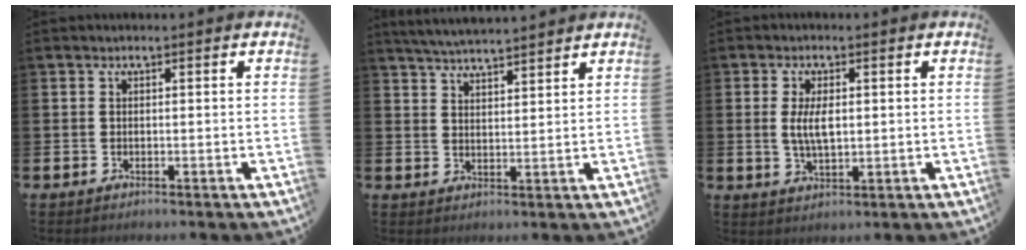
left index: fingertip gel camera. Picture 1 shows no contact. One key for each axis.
{"total": 4.5, "fx": 4.4, "fy": -0.1, "fz": 0.6, "tx": -0.028, "ty": -0.020, "tz": 0.081}
{"total": 4.3, "fx": 0.8, "fy": 1.9, "fz": 3.8, "tx": -0.064, "ty": 0.002, "tz": 0.009}